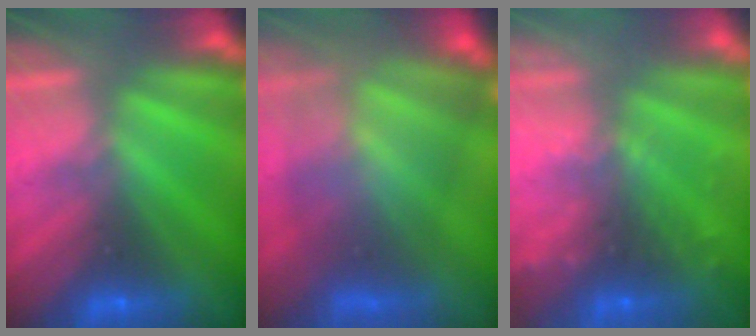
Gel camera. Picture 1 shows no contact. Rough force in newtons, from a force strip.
{"total": 9.5}
{"total": 6.1}